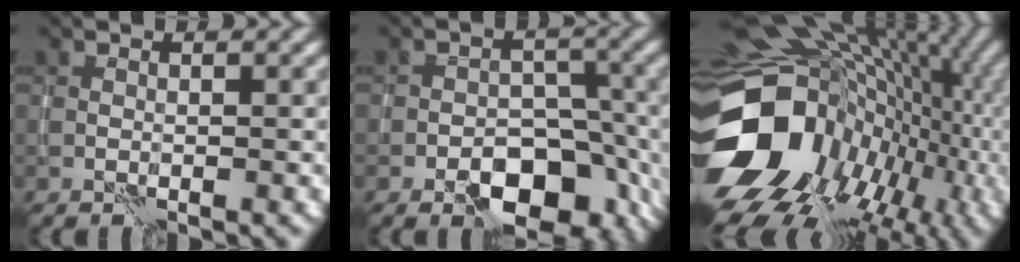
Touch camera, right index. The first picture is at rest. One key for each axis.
{"total": 9.8, "fx": -5.3, "fy": 5.5, "fz": 6.1, "tx": -0.064, "ty": 0.001, "tz": -0.083}
{"total": 17.0, "fx": -2.0, "fy": 13.7, "fz": 10.0, "tx": -0.198, "ty": -0.027, "tz": -0.005}